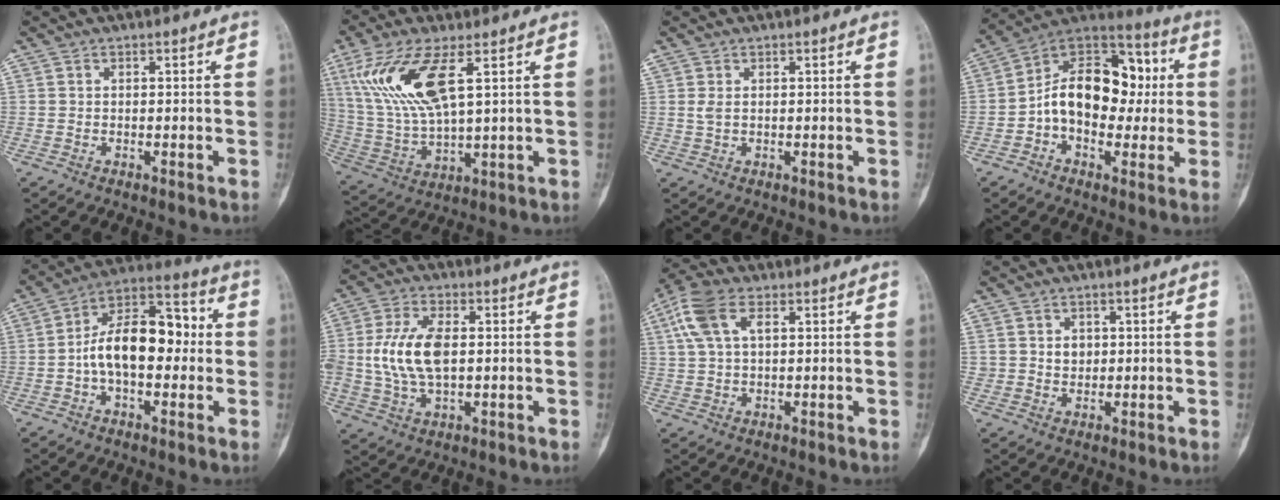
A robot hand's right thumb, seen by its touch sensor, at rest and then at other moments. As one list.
[{"total": 14.8, "force": [6.0, 4.8, 12.6], "torque": [-0.281, -0.021, 0.127]}, {"total": 1.2, "force": [0.3, 0.8, 0.8], "torque": [-0.020, 0.004, 0.010]}, {"total": 18.1, "force": [0.3, 12.2, 13.4], "torque": [-0.166, 0.044, -0.007]}, {"total": 16.0, "force": [-0.5, 9.0, 13.2], "torque": [-0.194, 0.044, -0.022]}, {"total": 11.7, "force": [0.7, 6.3, 9.9], "torque": [-0.206, 0.004, 0.017]}, {"total": 8.8, "force": [3.4, 4.4, 6.9], "torque": [-0.157, 0.017, 0.065]}, {"total": 2.9, "force": [0.7, 2.4, 1.4], "torque": [-0.006, -0.003, 0.015]}]